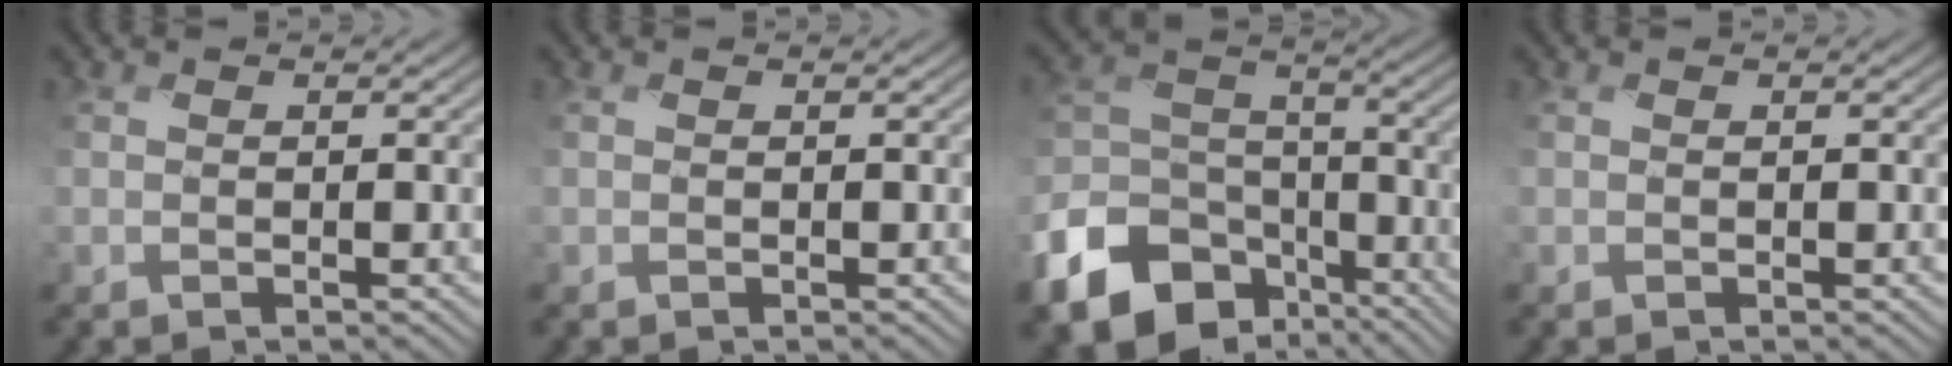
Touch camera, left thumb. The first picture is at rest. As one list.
[{"total": 0.0}, {"total": 15.7, "force": [-9.4, 10.6, 6.8], "torque": [-0.202, -0.043, -0.148]}, {"total": 0.0}]